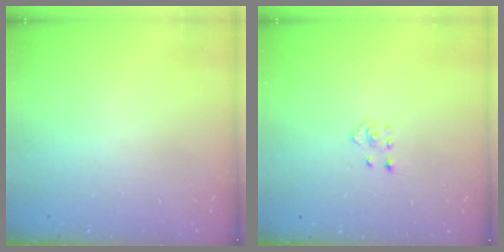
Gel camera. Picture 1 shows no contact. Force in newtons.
{"total": 2.6, "press": 2.6, "slide": 0.3}